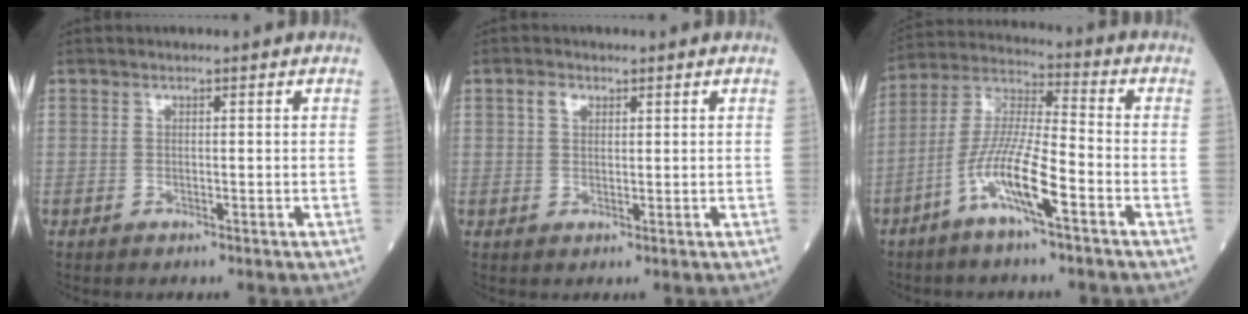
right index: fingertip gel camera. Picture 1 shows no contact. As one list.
[{"total": 2.0, "force": [1.0, 1.3, 1.1], "torque": [-0.026, 0.005, 0.019]}, {"total": 10.9, "force": [-5.2, 0.9, 9.6], "torque": [-0.196, 0.000, -0.104]}]